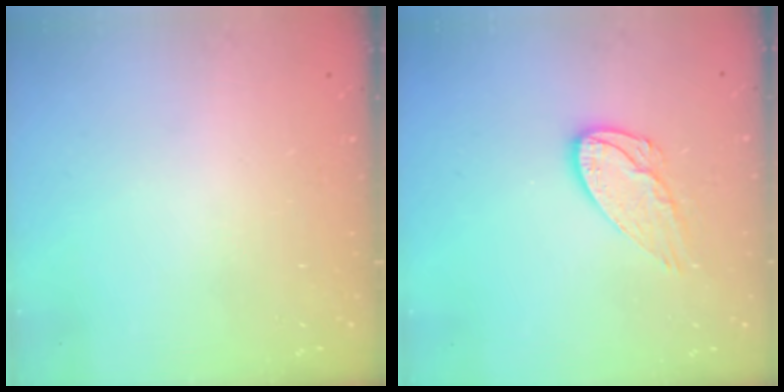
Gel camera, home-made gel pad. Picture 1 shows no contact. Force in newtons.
{"total": 11.6, "press": 11.6, "slide": 0.9}